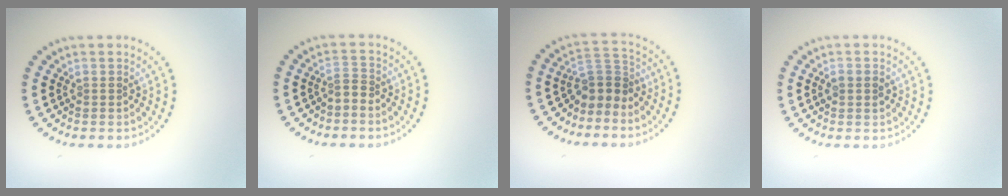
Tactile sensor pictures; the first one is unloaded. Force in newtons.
{"total": 1.2, "press": 0.6, "slide": 1.0}
{"total": 2.8, "press": 2.1, "slide": 1.8}
{"total": 1.3, "press": 1.3, "slide": 0.1}